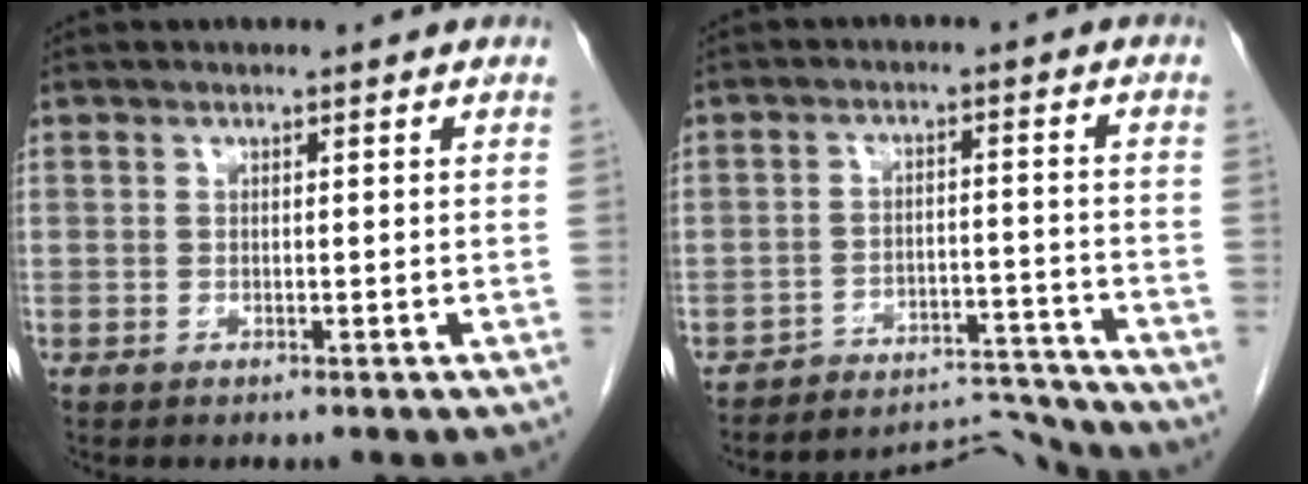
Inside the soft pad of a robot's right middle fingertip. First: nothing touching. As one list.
[{"total": 7.9, "force": [-7.6, -0.6, -2.0], "torque": [0.035, 0.026, -0.117]}]